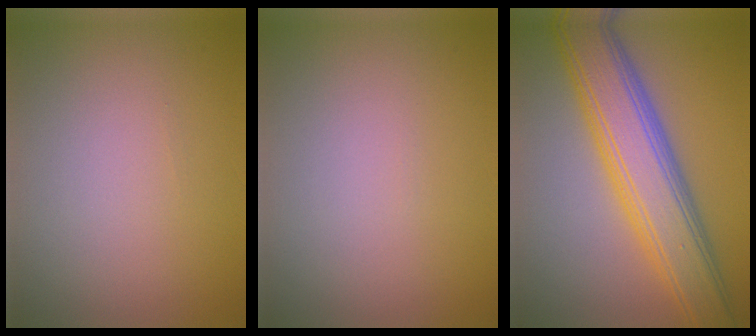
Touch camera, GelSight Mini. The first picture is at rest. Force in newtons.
{"total": 0.0}
{"total": 8.6, "press": 8.6, "slide": 0.6}